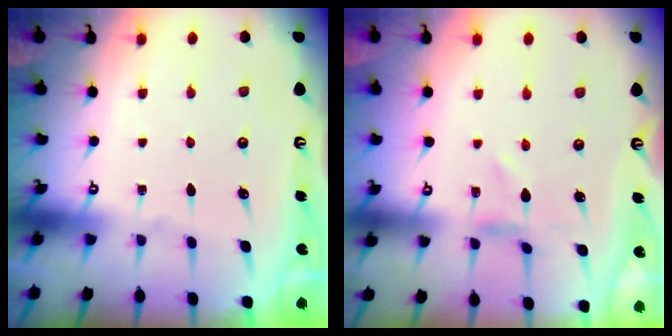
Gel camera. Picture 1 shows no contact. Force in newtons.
{"total": 0.6, "press": 0.6, "slide": 0.2}